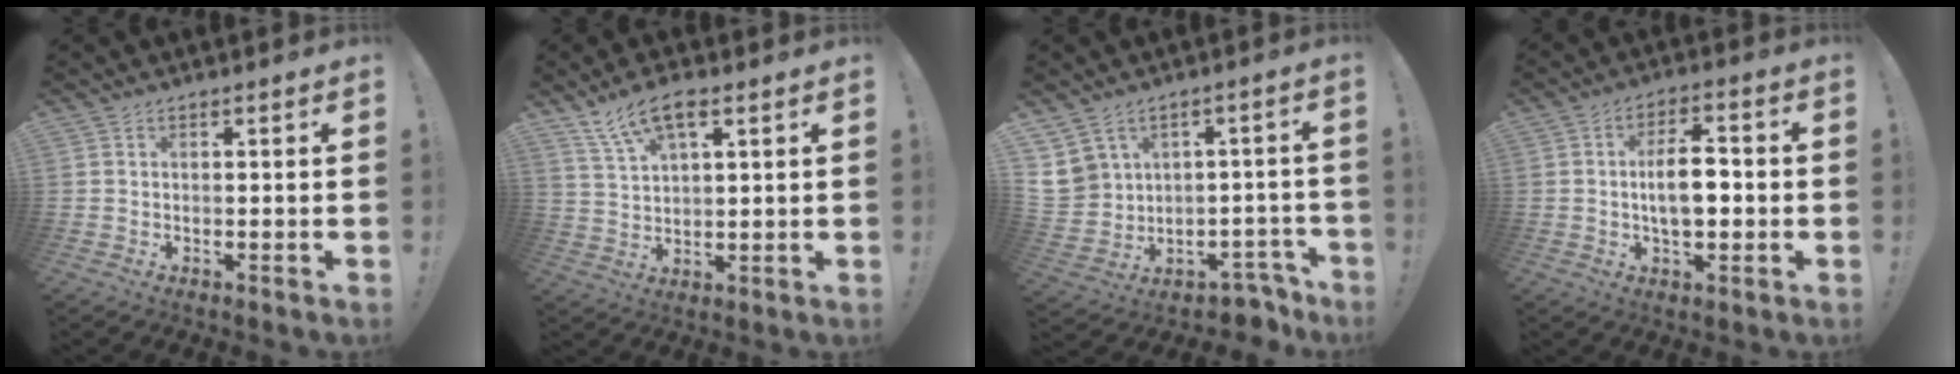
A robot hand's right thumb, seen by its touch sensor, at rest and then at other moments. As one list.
[{"total": 9.1, "force": [5.3, 3.7, 6.4], "torque": [-0.115, -0.014, 0.101]}, {"total": 7.1, "force": [0.5, 6.4, 3.0], "torque": [-0.059, -0.001, 0.027]}, {"total": 9.5, "force": [-0.9, 4.9, 8.1], "torque": [-0.140, 0.004, -0.023]}]